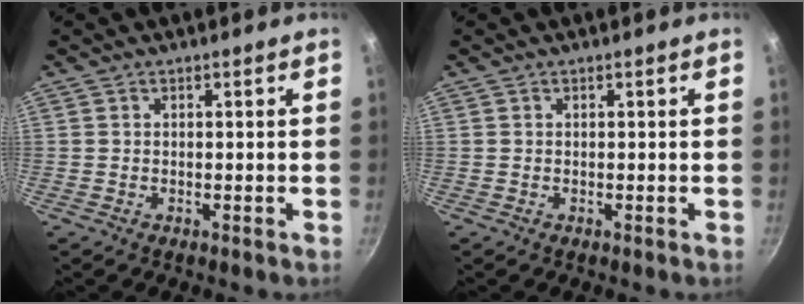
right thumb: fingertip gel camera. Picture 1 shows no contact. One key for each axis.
{"total": 0.0}